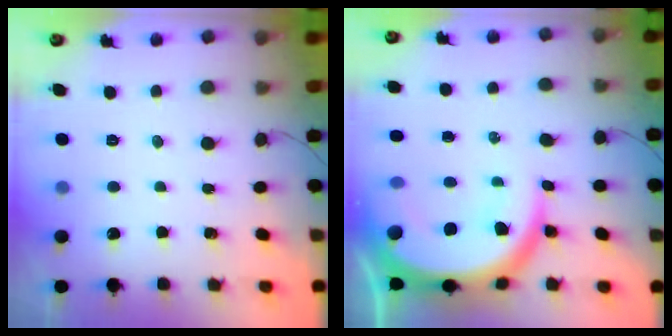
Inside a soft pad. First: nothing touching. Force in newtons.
{"total": 18.4, "press": 18.3, "slide": 1.9}